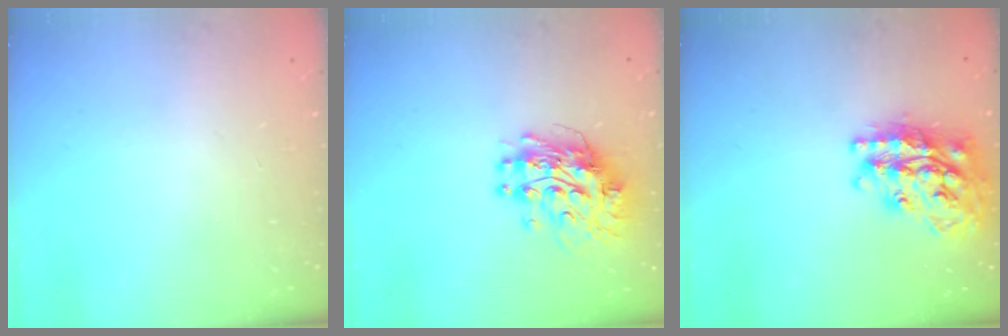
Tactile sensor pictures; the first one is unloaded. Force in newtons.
{"total": 11.2, "press": 11.2, "slide": 0.9}
{"total": 22.9, "press": 22.9, "slide": 1.8}